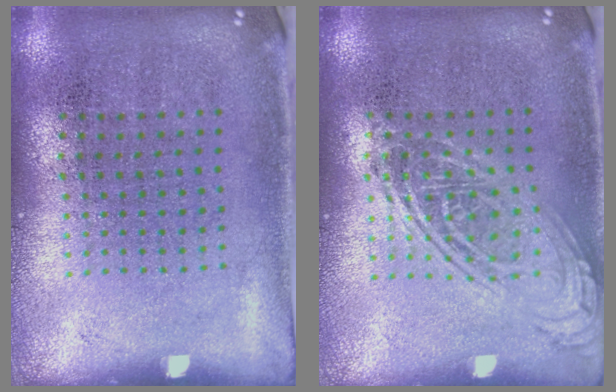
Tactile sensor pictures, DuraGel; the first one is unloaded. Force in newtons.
{"total": 2.5, "press": 2.4, "slide": 0.3}